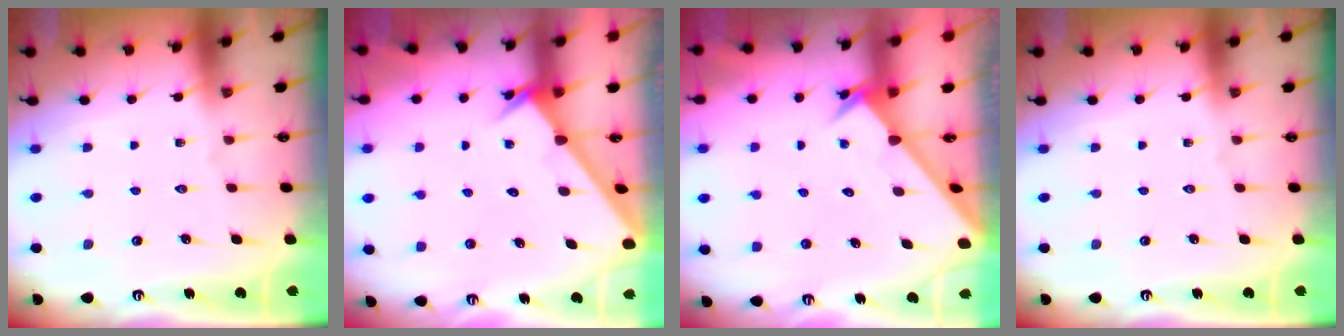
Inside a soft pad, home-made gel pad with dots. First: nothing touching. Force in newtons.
{"total": 2.3, "press": 2.3, "slide": 0.2}
{"total": 2.4, "press": 2.4, "slide": 0.2}
{"total": 0.0}